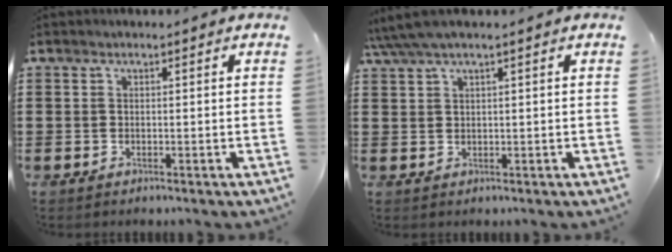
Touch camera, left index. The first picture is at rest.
{"total": 2.2, "force": [1.2, 0.1, 1.8], "torque": [-0.043, -0.002, 0.020]}